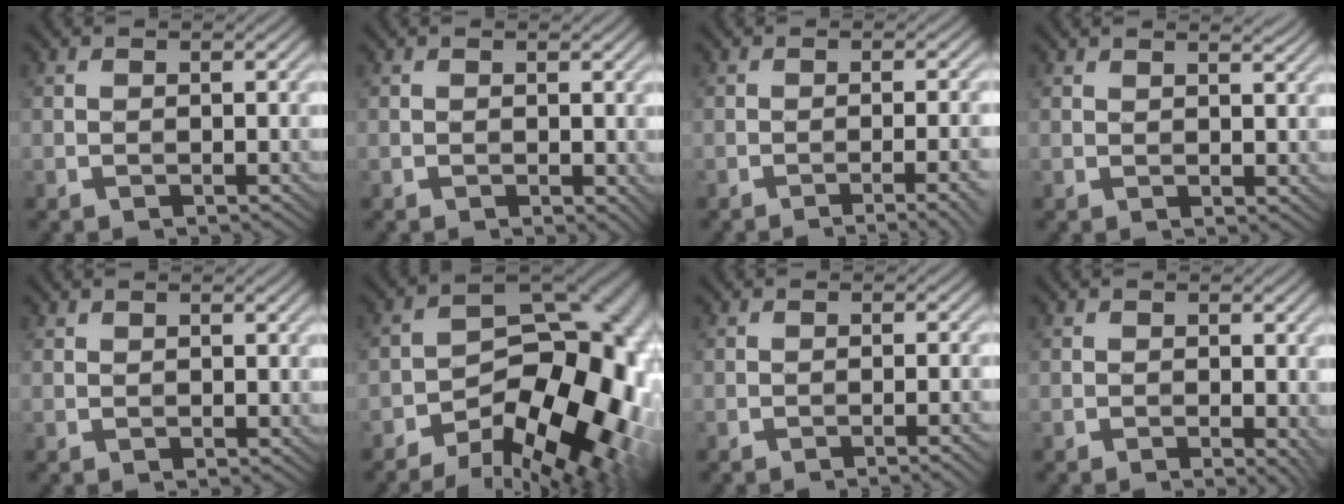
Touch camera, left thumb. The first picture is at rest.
{"total": 1.3, "force": [0.2, 0.9, 0.9], "torque": [-0.013, -0.006, 0.005]}
{"total": 5.0, "force": [-2.4, 0.9, 4.3], "torque": [-0.054, 0.009, -0.036]}
{"total": 2.0, "force": [1.6, 0.5, 1.2], "torque": [-0.019, -0.005, 0.033]}
{"total": 1.0, "force": [0.7, 0.4, 0.6], "torque": [-0.011, -0.002, 0.017]}
{"total": 18.9, "force": [-6.3, 11.2, 13.8], "torque": [-0.158, -0.022, -0.077]}
{"total": 1.9, "force": [-0.8, 0.3, 1.7], "torque": [-0.019, 0.007, -0.017]}
{"total": 2.2, "force": [-0.1, 1.1, 1.9], "torque": [-0.023, -0.005, -0.001]}